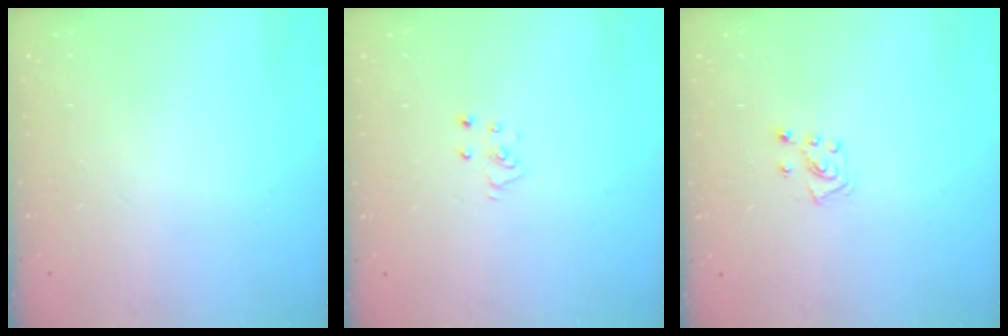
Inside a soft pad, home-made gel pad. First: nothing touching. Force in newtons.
{"total": 3.6, "press": 3.6, "slide": 0.2}
{"total": 5.3, "press": 5.3, "slide": 0.5}